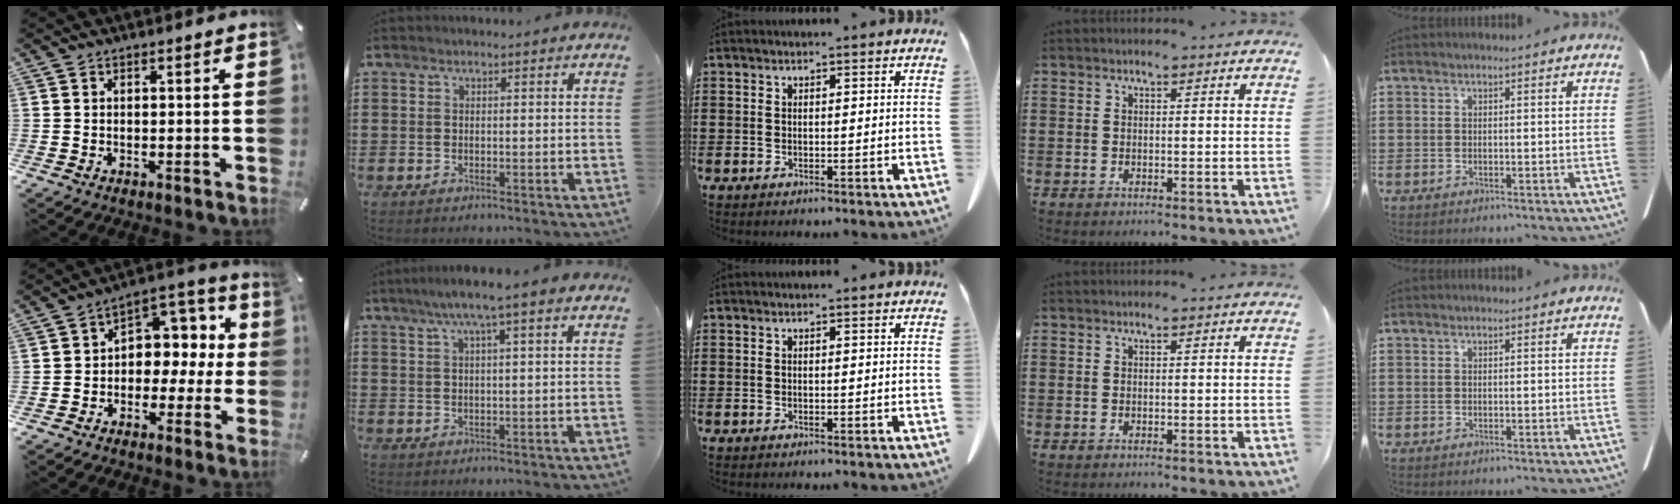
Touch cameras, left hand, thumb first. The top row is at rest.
{"thumb": {"total": 8.1, "force": [0.0, 7.1, 3.9], "torque": [-0.049, -0.006, 0.000]}, "index": {"total": 4.6, "force": [2.4, -0.1, 3.9], "torque": [-0.081, 0.005, 0.039]}}